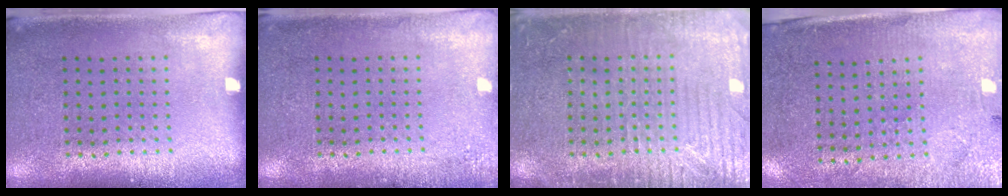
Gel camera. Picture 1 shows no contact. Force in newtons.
{"total": 1.6, "press": 1.6, "slide": 0.3}
{"total": 4.8, "press": 4.7, "slide": 0.6}
{"total": 2.7, "press": 2.5, "slide": 1.1}